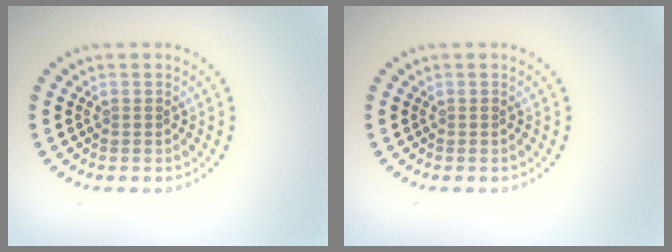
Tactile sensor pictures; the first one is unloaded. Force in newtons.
{"total": 0.0}